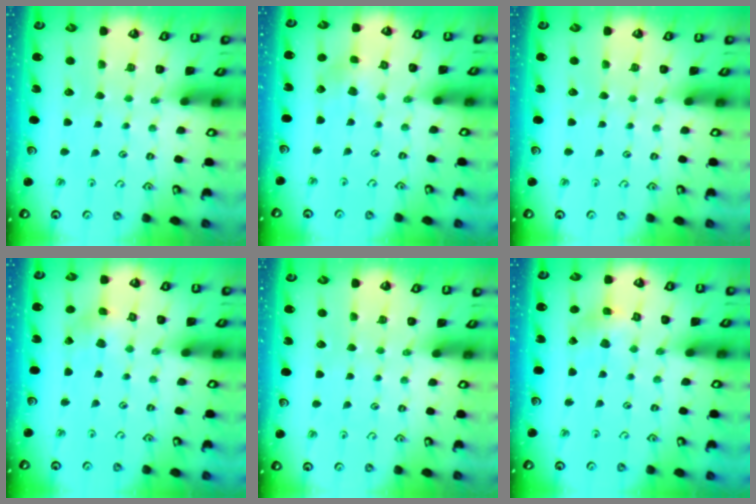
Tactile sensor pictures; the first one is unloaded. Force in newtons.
{"total": 2.4, "press": 2.4, "slide": 0.2}
{"total": 0.0}
{"total": 2.1, "press": 2.1, "slide": 0.2}
{"total": 0.0}
{"total": 2.7, "press": 2.6, "slide": 0.3}